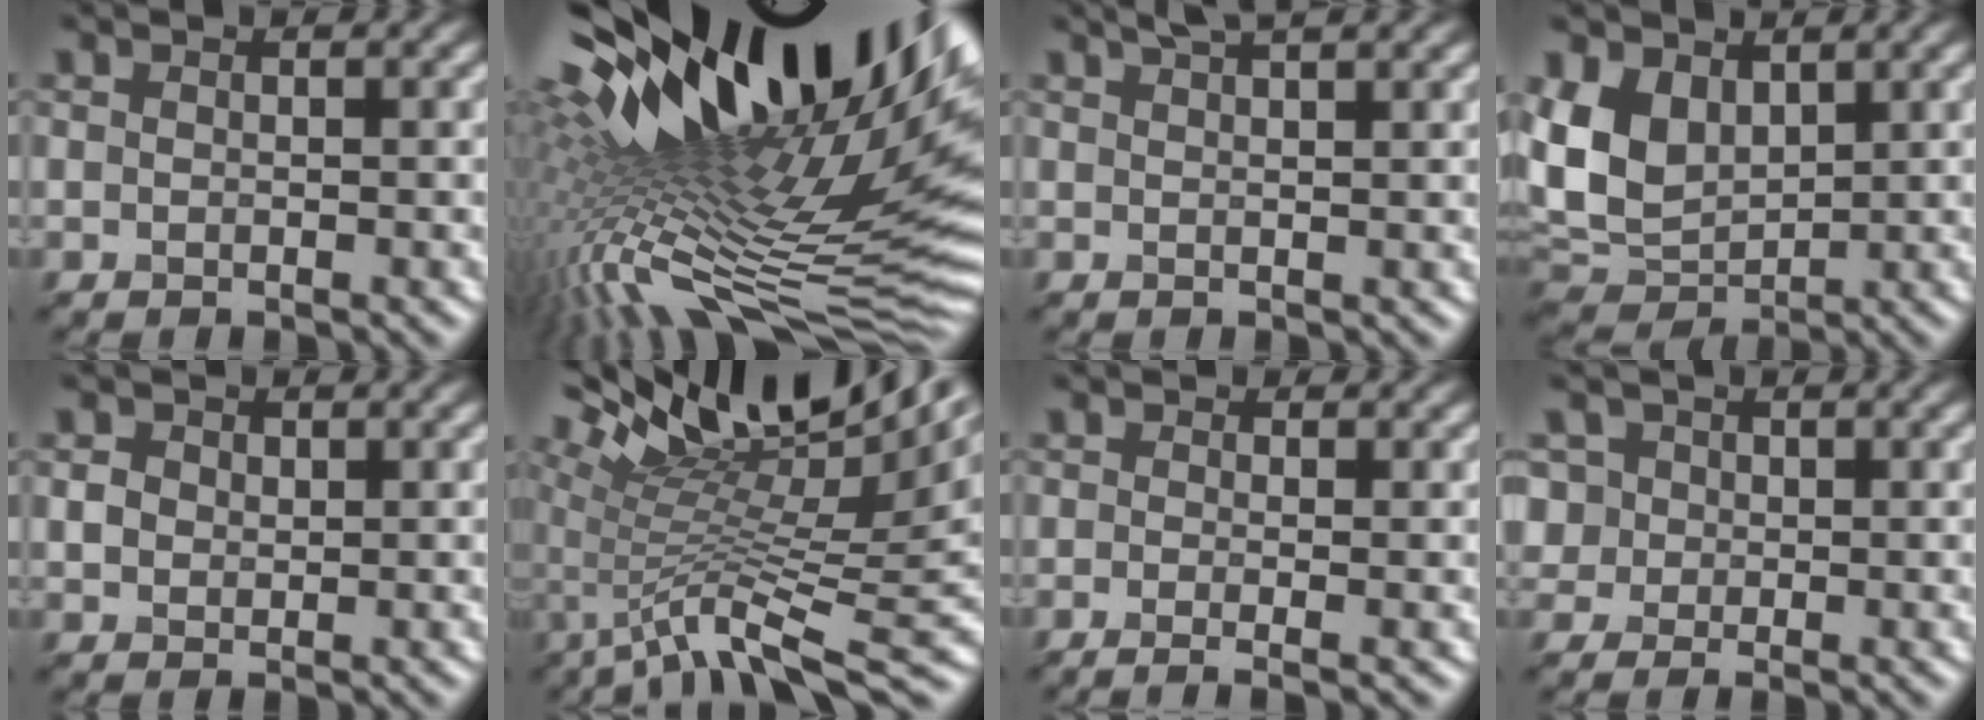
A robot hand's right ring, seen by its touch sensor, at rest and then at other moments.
{"total": 20.2, "force": [6.0, 7.2, 17.9], "torque": [-0.273, -0.007, 0.119]}
{"total": 3.3, "force": [2.4, 0.8, 2.1], "torque": [-0.008, 0.012, 0.019]}
{"total": 6.6, "force": [1.9, 4.7, 4.3], "torque": [-0.105, -0.007, 0.037]}
{"total": 1.4, "force": [0.5, 1.2, 0.5], "torque": [-0.011, 0.000, 0.008]}
{"total": 13.0, "force": [4.7, 4.0, 11.5], "torque": [-0.201, 0.018, 0.092]}
{"total": 2.5, "force": [-0.1, 1.2, 2.2], "torque": [-0.034, -0.004, -0.016]}
{"total": 4.1, "force": [1.7, 3.4, 1.7], "torque": [-0.039, 0.013, 0.012]}